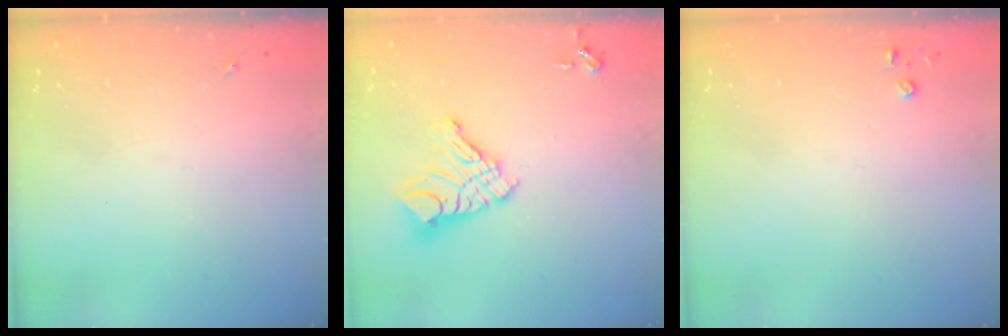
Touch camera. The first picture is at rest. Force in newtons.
{"total": 14.6, "press": 14.5, "slide": 1.6}
{"total": 2.8, "press": 2.8, "slide": 0.3}